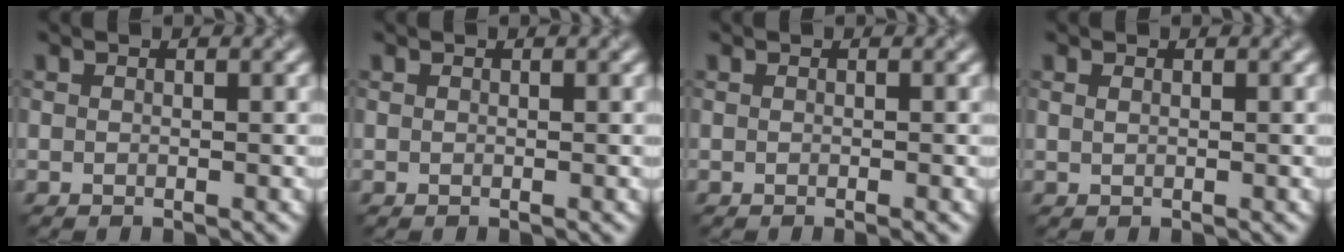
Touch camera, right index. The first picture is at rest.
{"total": 0.0}
{"total": 1.0, "force": [-0.2, 0.4, 0.9], "torque": [-0.004, 0.001, -0.006]}
{"total": 0.0}